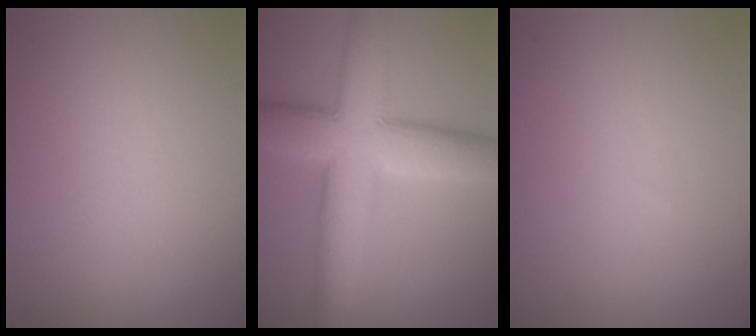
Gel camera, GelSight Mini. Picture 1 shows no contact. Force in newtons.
{"total": 10.2, "press": 10.2, "slide": 0.2}
{"total": 0.0}